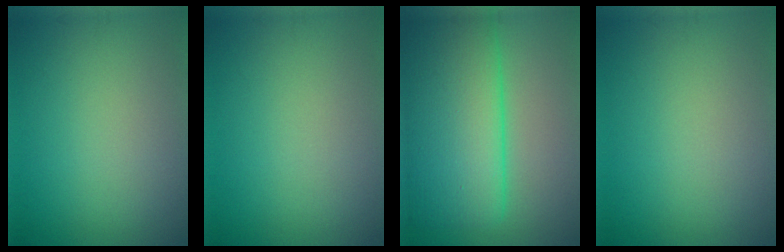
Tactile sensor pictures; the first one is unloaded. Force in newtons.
{"total": 0.0}
{"total": 12.0, "press": 12.0, "slide": 0.5}
{"total": 0.0}